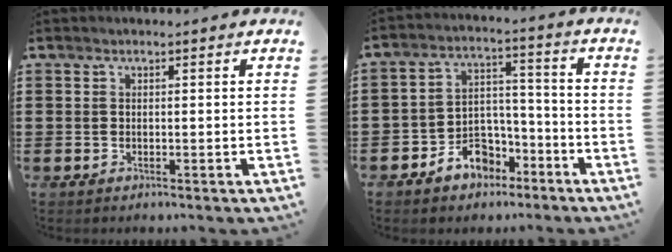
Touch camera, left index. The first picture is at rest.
{"total": 6.3, "force": [-4.5, 4.1, 1.6], "torque": [-0.031, 0.025, -0.083]}